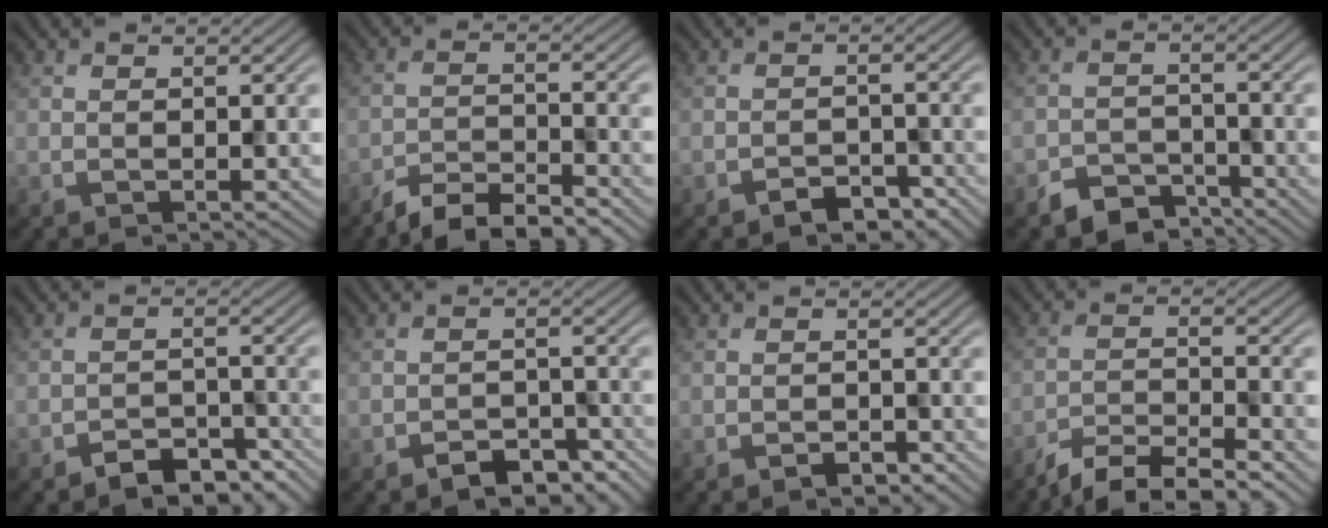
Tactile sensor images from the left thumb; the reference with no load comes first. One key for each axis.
{"total": 5.6, "fx": -4.9, "fy": 1.0, "fz": 2.5, "tx": -0.045, "ty": -0.003, "tz": -0.095}
{"total": 3.0, "fx": -2.3, "fy": 1.5, "fz": 1.3, "tx": -0.019, "ty": 0.002, "tz": -0.038}
{"total": 4.8, "fx": -4.0, "fy": 2.3, "fz": 1.5, "tx": -0.023, "ty": -0.005, "tz": -0.079}
{"total": 5.0, "fx": -3.9, "fy": 2.2, "fz": 2.1, "tx": -0.028, "ty": 0.000, "tz": -0.066}
{"total": 4.2, "fx": -3.2, "fy": 2.1, "fz": 1.9, "tx": -0.025, "ty": -0.001, "tz": -0.050}
{"total": 1.5, "fx": -1.1, "fy": 0.7, "fz": 0.7, "tx": -0.009, "ty": -0.001, "tz": -0.020}
{"total": 6.3, "fx": -5.4, "fy": 1.2, "fz": 3.0, "tx": -0.059, "ty": -0.006, "tz": -0.104}